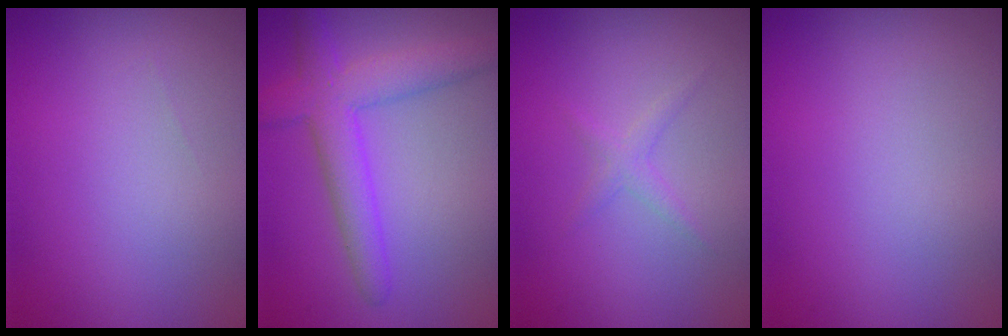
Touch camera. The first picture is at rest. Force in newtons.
{"total": 4.9, "press": 4.9, "slide": 0.3}
{"total": 1.1, "press": 1.1, "slide": 0.1}
{"total": 0.0}